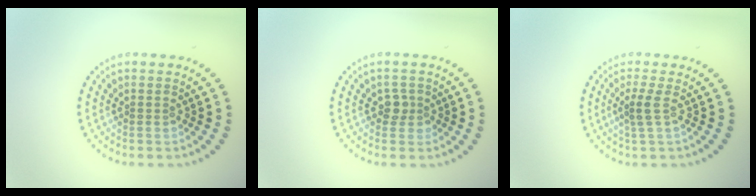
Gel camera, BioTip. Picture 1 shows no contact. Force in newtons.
{"total": 1.5, "press": 1.2, "slide": 0.9}
{"total": 1.6, "press": 1.1, "slide": 1.2}